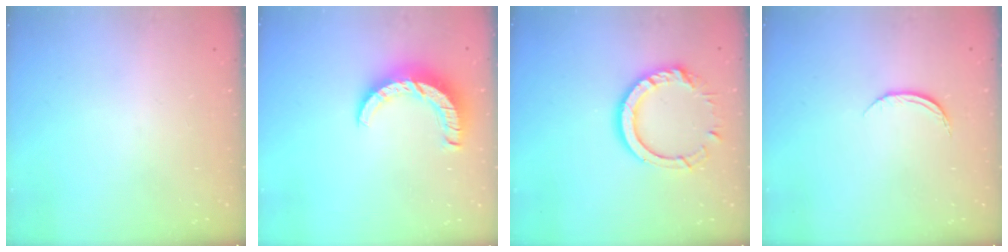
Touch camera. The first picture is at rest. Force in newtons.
{"total": 8.5, "press": 8.5, "slide": 0.8}
{"total": 13.0, "press": 12.9, "slide": 1.2}
{"total": 5.0, "press": 4.9, "slide": 0.6}